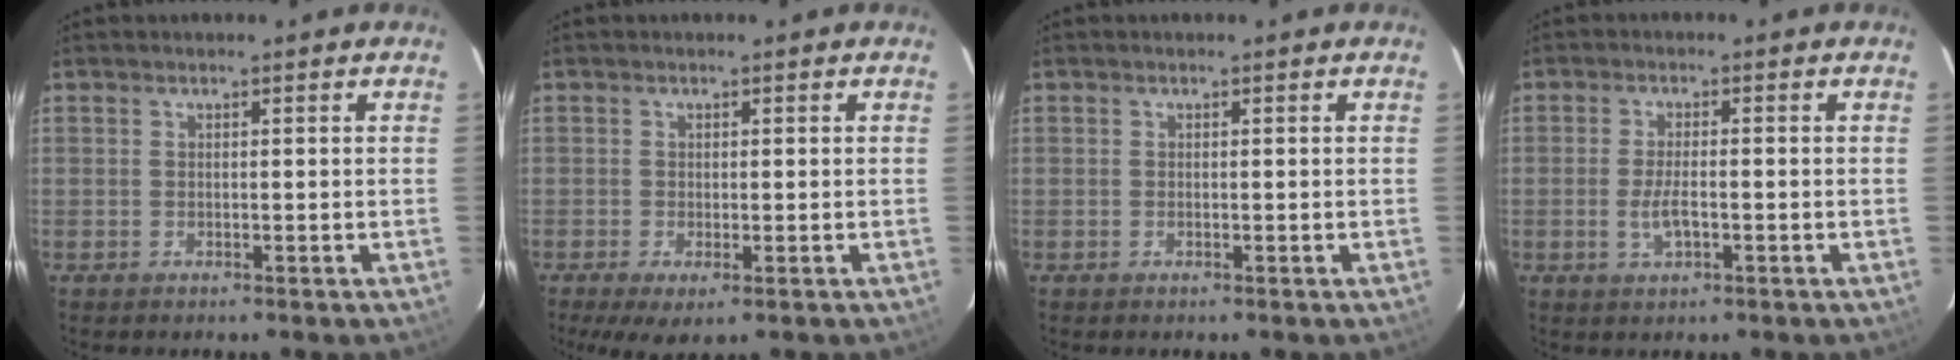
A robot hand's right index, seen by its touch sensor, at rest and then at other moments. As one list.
[{"total": 4.6, "force": [-2.0, 1.8, 3.7], "torque": [-0.076, -0.019, -0.030]}, {"total": 0.0}, {"total": 3.7, "force": [-1.2, 1.2, 3.3], "torque": [-0.068, -0.006, -0.020]}]